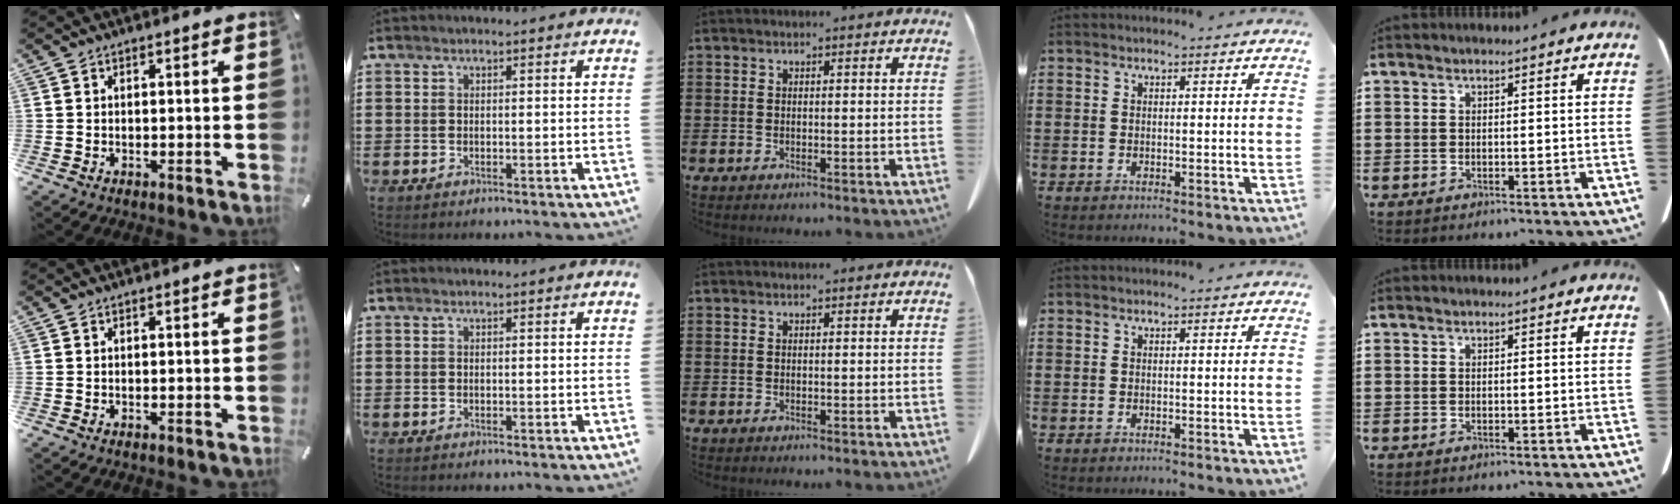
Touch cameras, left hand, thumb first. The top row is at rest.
{}